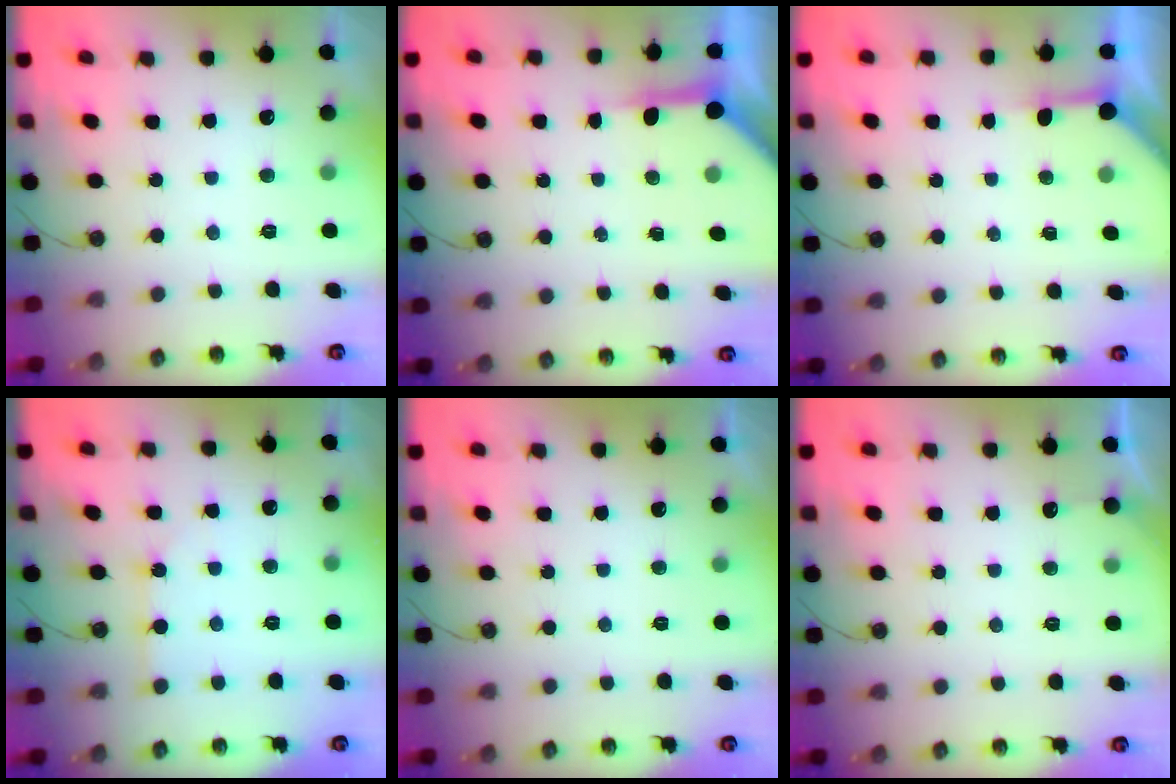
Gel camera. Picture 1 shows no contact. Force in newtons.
{"total": 7.0, "press": 7.0, "slide": 0.6}
{"total": 3.7, "press": 3.7, "slide": 0.4}
{"total": 2.9, "press": 2.9, "slide": 0.4}
{"total": 0.0}
{"total": 2.3, "press": 2.3, "slide": 0.3}